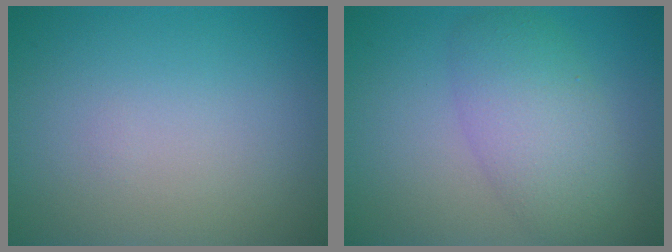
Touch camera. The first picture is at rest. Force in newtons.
{"total": 5.2, "press": 5.2, "slide": 0.2}